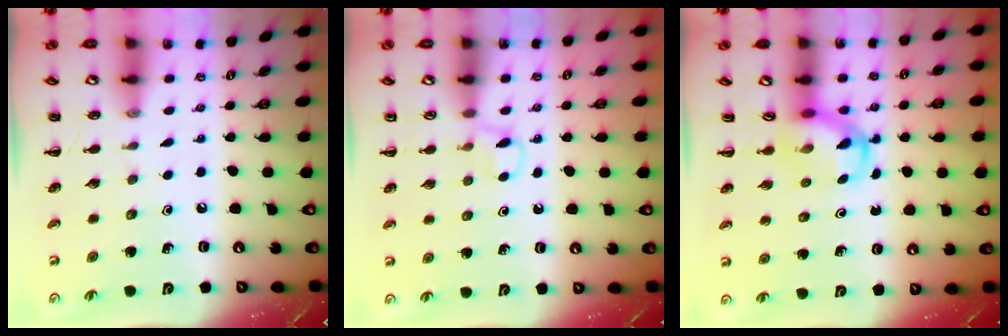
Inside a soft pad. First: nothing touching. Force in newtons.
{"total": 4.1, "press": 3.9, "slide": 1.4}
{"total": 3.7, "press": 3.6, "slide": 0.7}